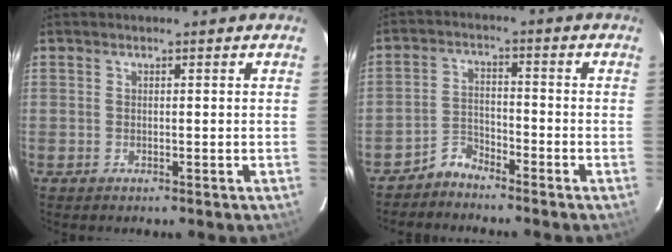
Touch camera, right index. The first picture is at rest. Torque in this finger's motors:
{"motor_torque": [-0.15, -0.07, -0.45, -0.16]}